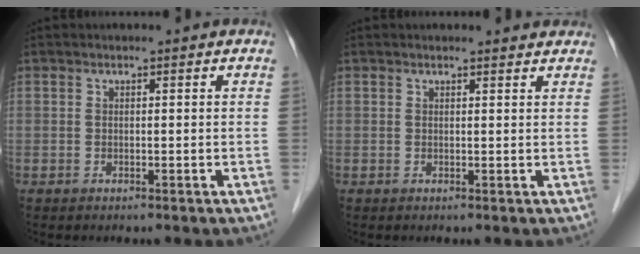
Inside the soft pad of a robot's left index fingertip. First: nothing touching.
{"total": 2.9, "force": [2.8, 0.8, 0.4], "torque": [0.001, 0.002, 0.025]}